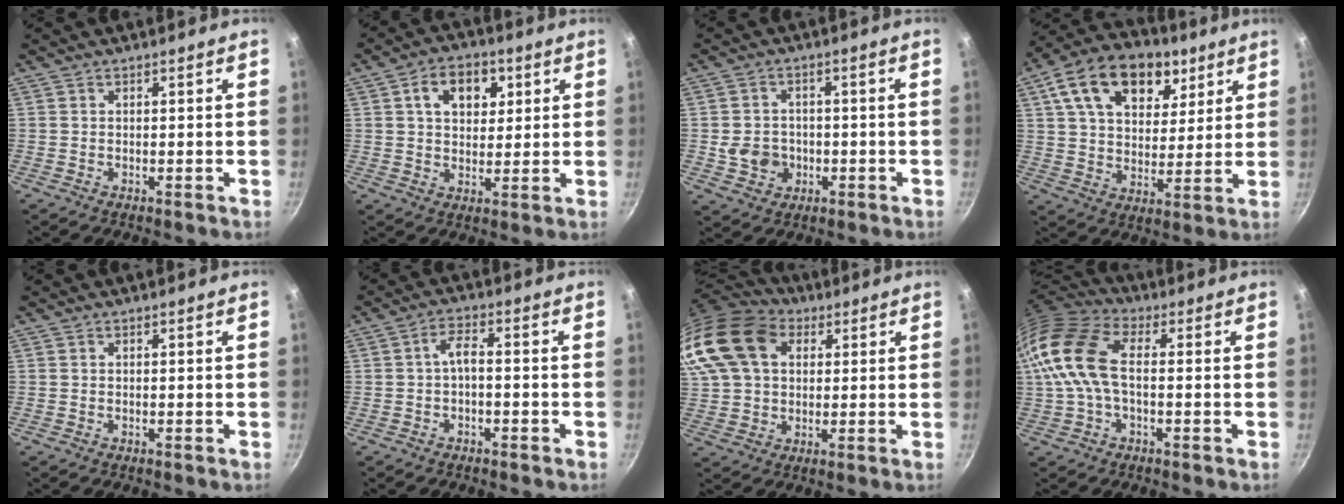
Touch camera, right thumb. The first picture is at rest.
{"total": 9.3, "force": [3.2, 6.5, 5.8], "torque": [-0.063, -0.002, 0.045]}
{"total": 6.5, "force": [-1.1, 5.7, 2.8], "torque": [-0.027, 0.017, -0.012]}
{"total": 19.8, "force": [9.5, 12.8, 11.8], "torque": [-0.176, -0.014, 0.152]}
{"total": 0.0}
{"total": 3.5, "force": [-1.4, 1.5, 2.8], "torque": [-0.054, 0.025, -0.025]}
{"total": 23.7, "force": [7.9, 17.1, 14.4], "torque": [-0.329, 0.034, 0.138]}
{"total": 14.9, "force": [0.6, 8.4, 12.2], "torque": [-0.246, 0.028, -0.008]}